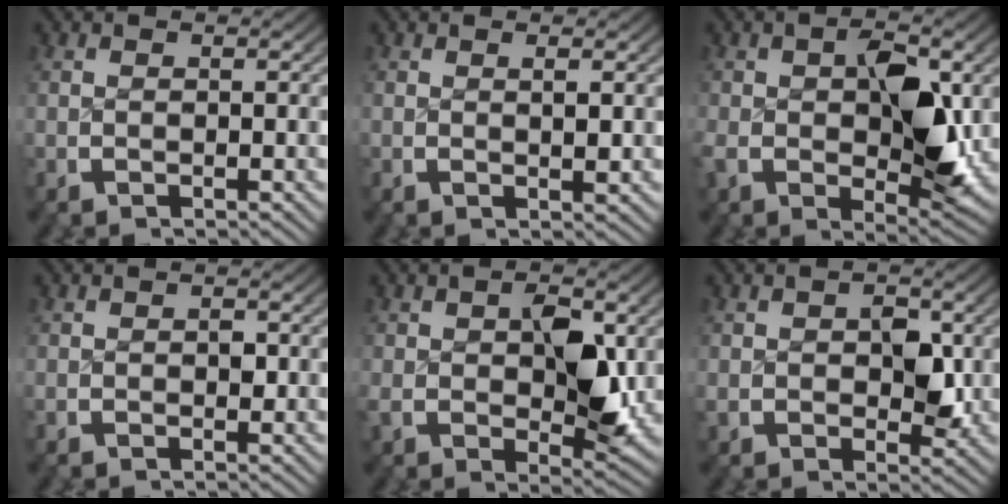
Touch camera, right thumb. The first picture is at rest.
{"total": 1.1, "force": [0.3, 0.3, 1.0], "torque": [-0.014, -0.001, 0.007]}
{"total": 8.2, "force": [-0.5, 4.9, 6.5], "torque": [-0.107, -0.025, 0.006]}
{"total": 0.8, "force": [0.0, 0.6, 0.6], "torque": [-0.012, -0.006, 0.004]}
{"total": 5.9, "force": [0.1, 3.4, 4.8], "torque": [-0.074, -0.019, 0.015]}
{"total": 3.7, "force": [0.1, 2.6, 2.6], "torque": [-0.039, -0.013, 0.011]}